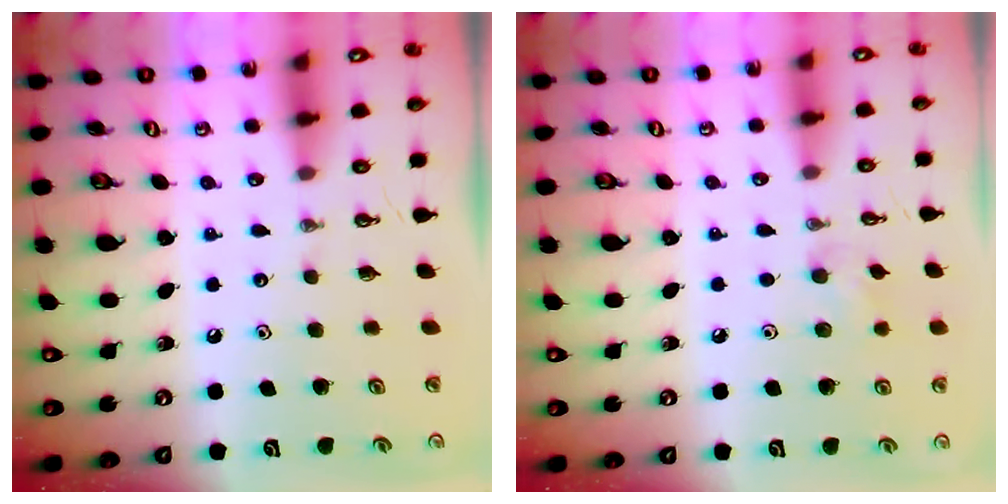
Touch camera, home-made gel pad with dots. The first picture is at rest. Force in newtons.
{"total": 6.1, "press": 6.0, "slide": 0.9}